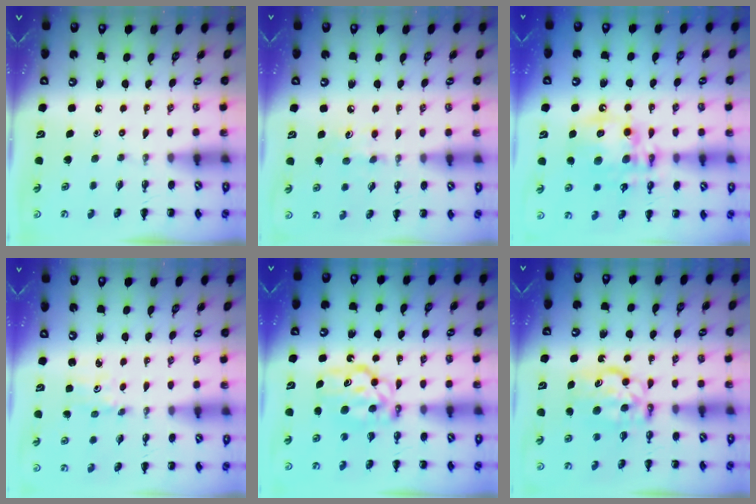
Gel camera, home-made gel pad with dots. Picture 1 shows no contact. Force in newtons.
{"total": 7.6, "press": 7.4, "slide": 1.7}
{"total": 14.3, "press": 14.0, "slide": 3.2}
{"total": 0.9, "press": 0.8, "slide": 0.4}
{"total": 8.3, "press": 8.1, "slide": 1.5}
{"total": 7.2, "press": 7.2, "slide": 0.4}